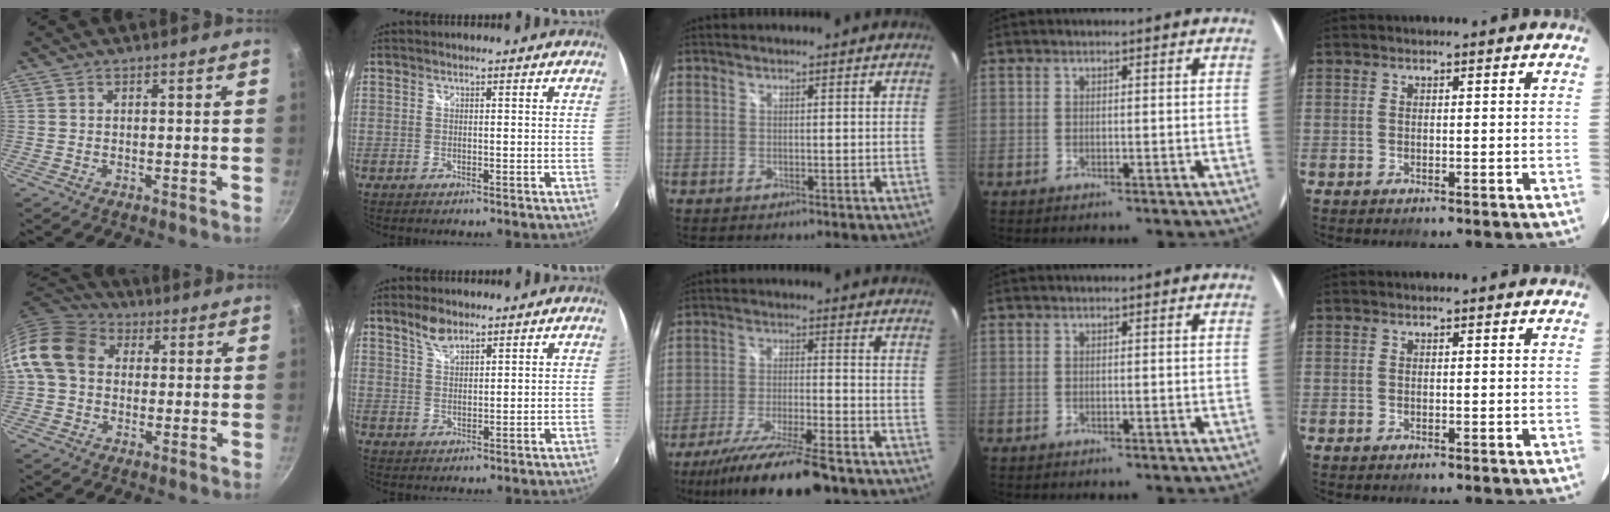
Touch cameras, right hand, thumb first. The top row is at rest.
{"thumb": {"total": 12.2, "force": [1.5, 9.7, 7.2], "torque": [-0.110, 0.025, 0.008]}, "index": {"total": 4.1, "force": [3.1, 1.5, 2.1], "torque": [-0.037, 0.005, 0.060]}, "middle": {"total": 15.8, "force": [-12.7, 2.3, 9.1], "torque": [-0.181, -0.027, -0.210]}}